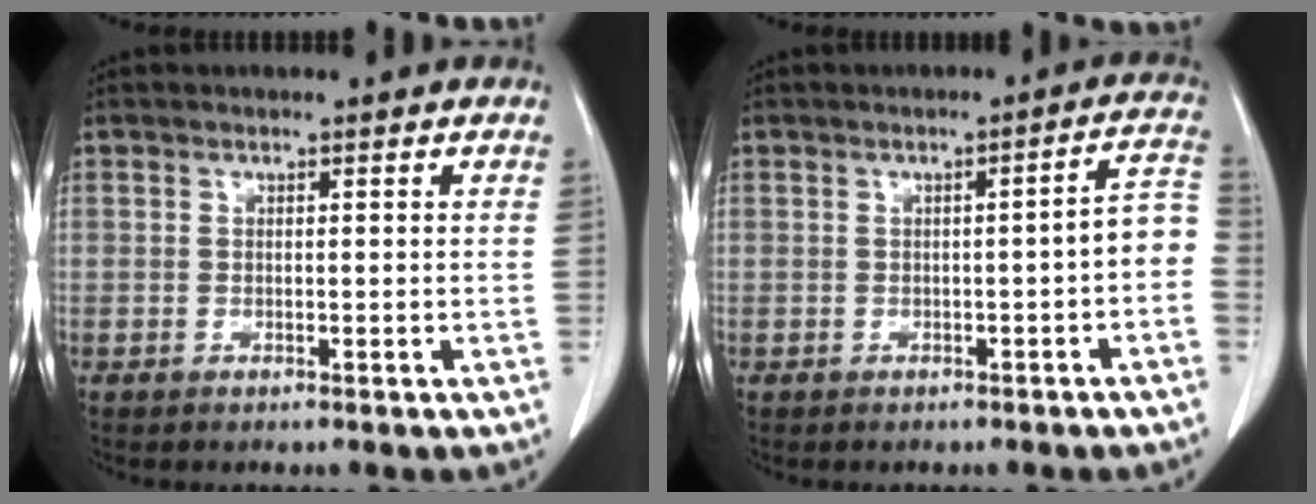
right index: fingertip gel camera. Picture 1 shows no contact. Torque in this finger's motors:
{"motor_torque": [0.55, -0.23, 0.37, 0.06]}